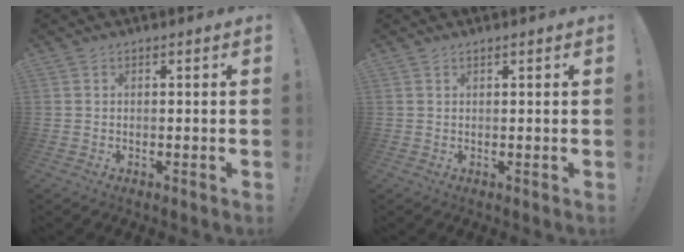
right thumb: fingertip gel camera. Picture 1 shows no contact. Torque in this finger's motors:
{"motor_torque": [0.10, 0.24, -0.25, -0.04, 0.05]}